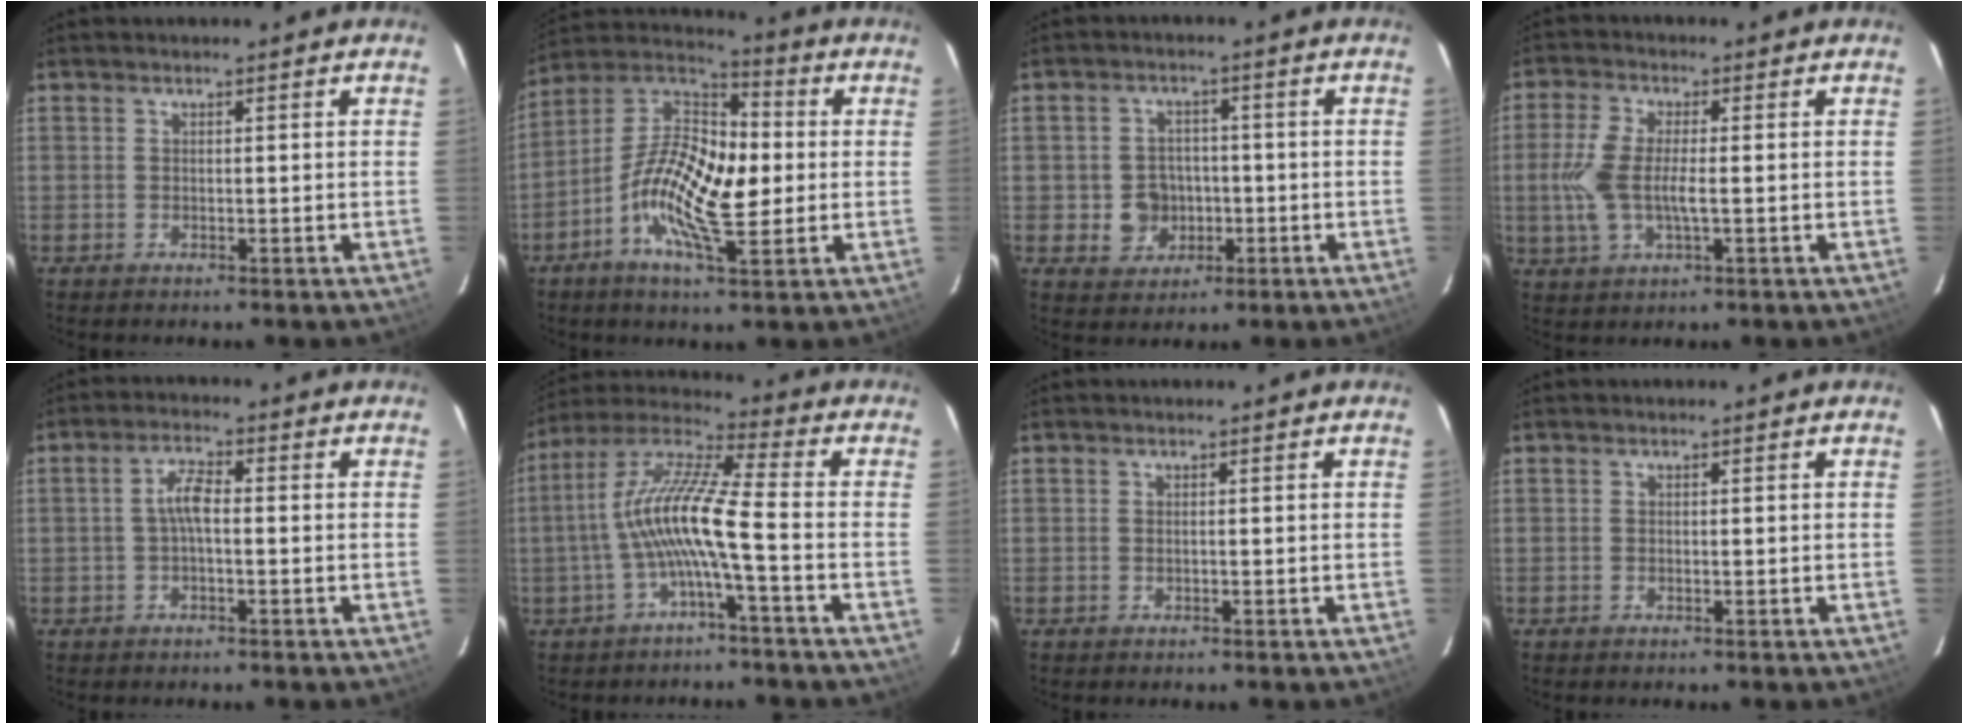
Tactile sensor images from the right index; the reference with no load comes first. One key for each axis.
{"total": 16.0, "fx": -1.9, "fy": 6.8, "fz": 14.4, "tx": -0.271, "ty": 0.011, "tz": -0.051}
{"total": 5.9, "fx": -1.3, "fy": 5.4, "fz": 1.7, "tx": -0.045, "ty": 0.015, "tz": -0.007}
{"total": 7.9, "fx": -0.8, "fy": 3.0, "fz": 7.3, "tx": -0.164, "ty": 0.001, "tz": -0.016}
{"total": 3.7, "fx": -0.4, "fy": 1.2, "fz": 3.4, "tx": -0.071, "ty": 0.013, "tz": -0.009}
{"total": 11.2, "fx": -3.0, "fy": 0.4, "fz": 10.7, "tx": -0.221, "ty": 0.015, "tz": -0.060}
{"total": 0.0}
{"total": 0.0}